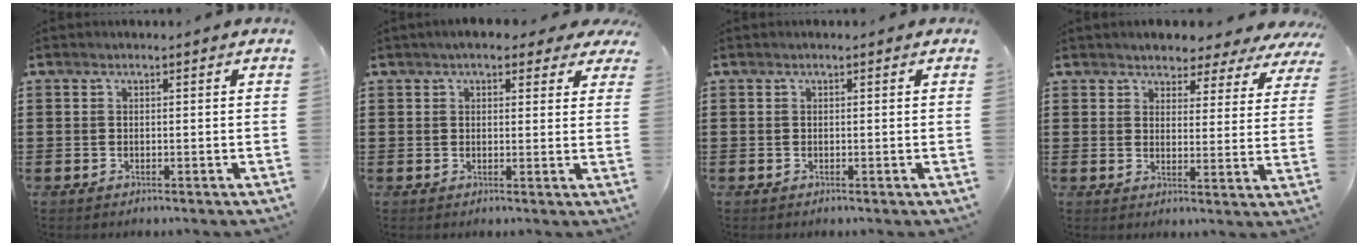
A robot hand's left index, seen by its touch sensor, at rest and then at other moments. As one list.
[{"total": 4.1, "force": [3.2, 1.5, 2.0], "torque": [-0.043, 0.003, 0.055]}, {"total": 0.0}, {"total": 3.6, "force": [3.4, 1.1, 0.0], "torque": [-0.017, -0.024, 0.054]}]